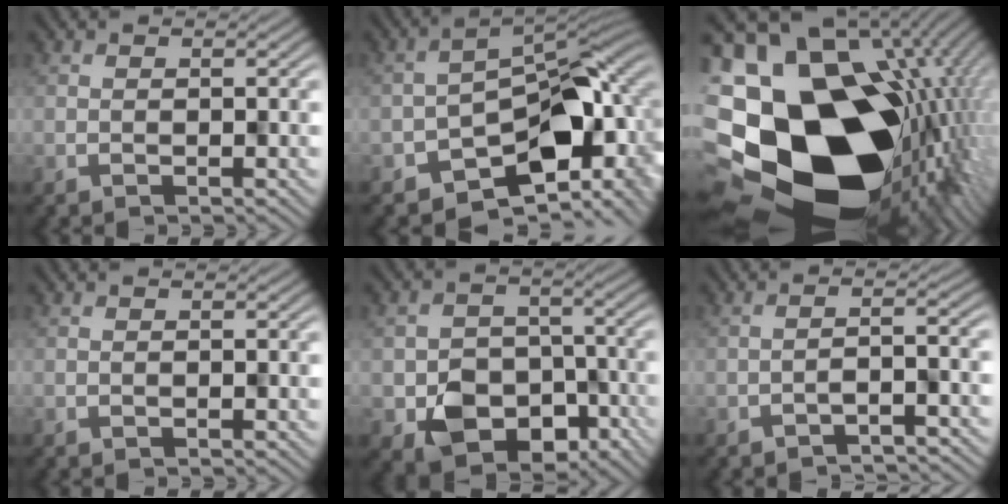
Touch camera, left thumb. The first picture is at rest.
{"total": 9.3, "force": [-3.9, 5.9, 6.0], "torque": [-0.073, -0.012, -0.068]}
{"total": 21.1, "force": [-1.6, 16.5, 13.1], "torque": [-0.255, -0.067, 0.000]}
{"total": 0.0}
{"total": 7.2, "force": [-2.8, 6.2, 2.3], "torque": [-0.044, -0.026, -0.045]}
{"total": 2.3, "force": [-2.3, 0.2, 0.3], "torque": [0.003, 0.008, -0.042]}